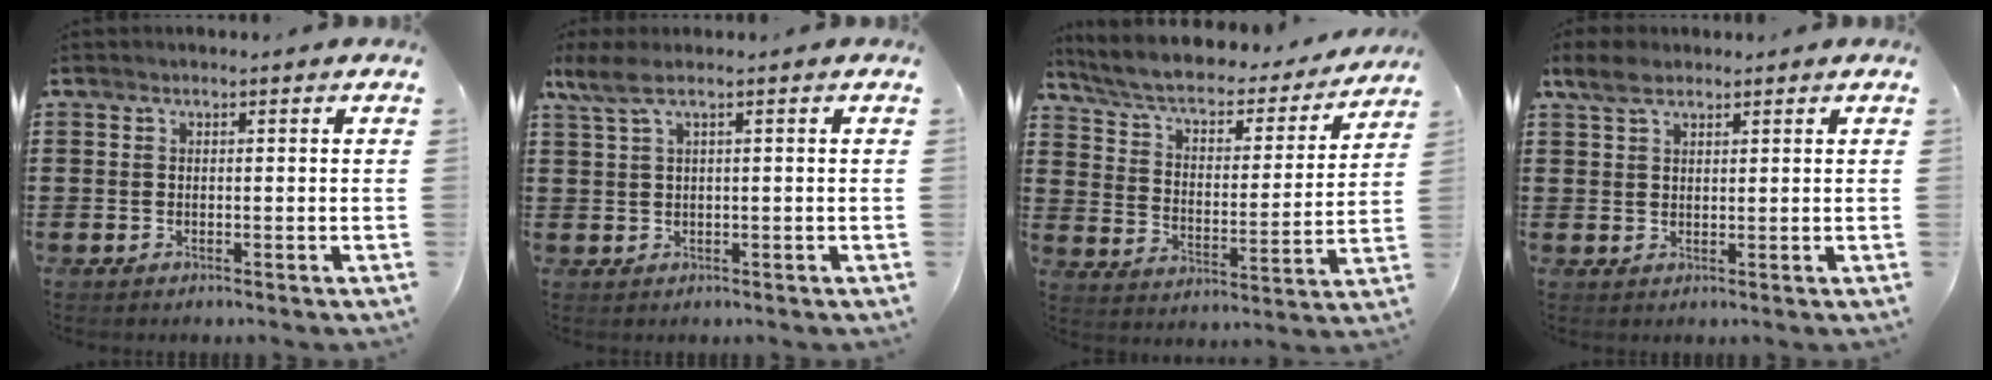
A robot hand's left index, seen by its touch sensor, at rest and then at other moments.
{"total": 2.7, "force": [0.9, 0.4, 2.5], "torque": [-0.066, -0.005, 0.011]}
{"total": 5.2, "force": [4.1, 1.8, 2.7], "torque": [-0.073, -0.028, 0.064]}
{"total": 4.0, "force": [2.6, 2.0, 2.2], "torque": [-0.043, 0.004, 0.048]}